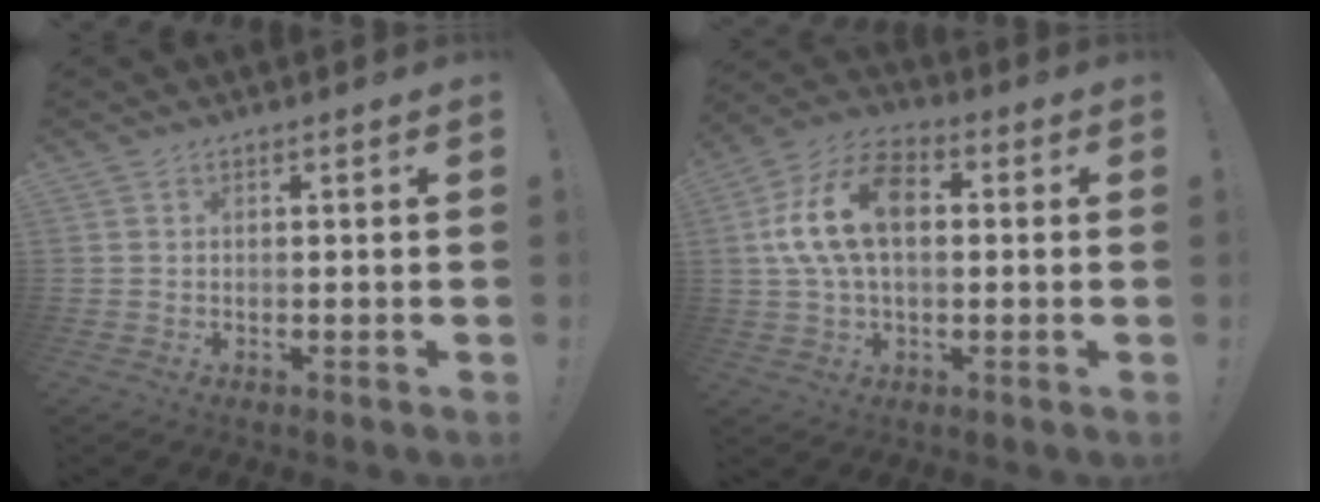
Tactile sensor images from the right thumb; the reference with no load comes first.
{"total": 16.1, "force": [2.6, 10.0, 12.3], "torque": [-0.231, 0.006, 0.044]}